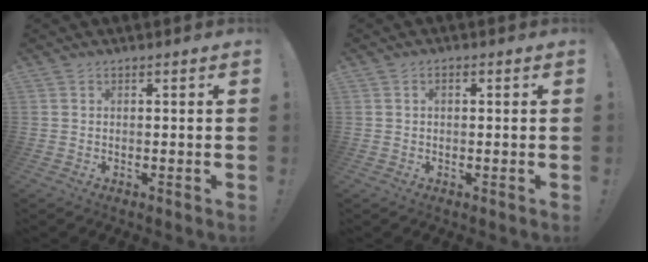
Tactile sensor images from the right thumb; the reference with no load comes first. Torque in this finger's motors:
{"motor_torque": [-0.05, -0.10, -0.23, -0.09, 0.02]}